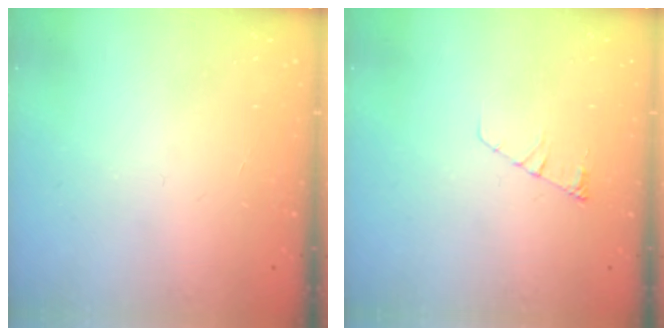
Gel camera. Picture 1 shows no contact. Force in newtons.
{"total": 3.8, "press": 3.8, "slide": 0.3}